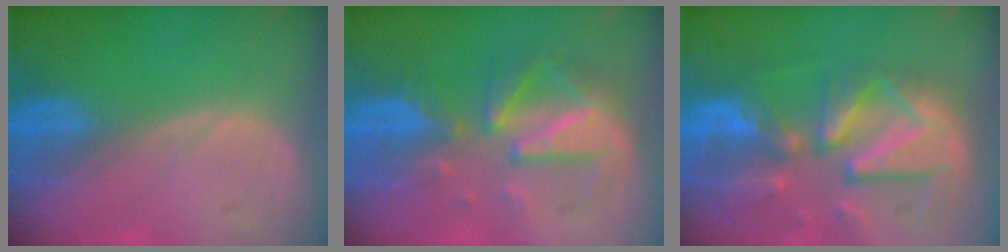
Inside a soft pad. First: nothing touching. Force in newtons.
{"total": 8.0, "press": 8.0, "slide": 0.6}
{"total": 12.6, "press": 11.0, "slide": 6.2}